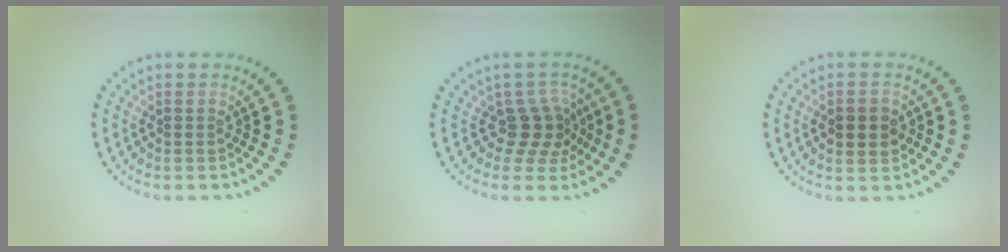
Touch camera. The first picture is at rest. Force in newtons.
{"total": 2.8, "press": 2.3, "slide": 1.6}
{"total": 2.5, "press": 2.5, "slide": 0.1}